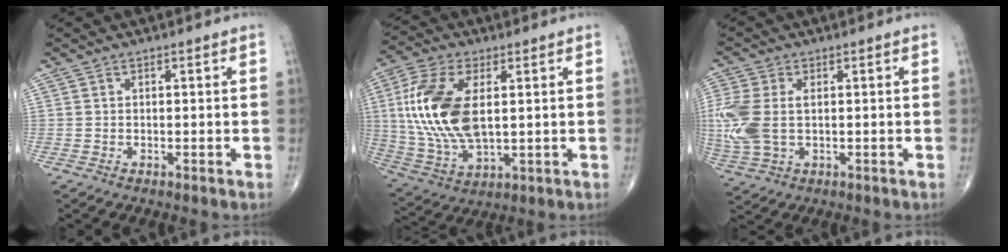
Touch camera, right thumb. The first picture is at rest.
{"total": 17.5, "force": [2.5, 9.0, 14.8], "torque": [-0.317, -0.008, 0.054]}
{"total": 10.4, "force": [0.4, 6.2, 8.3], "torque": [-0.224, 0.004, 0.015]}